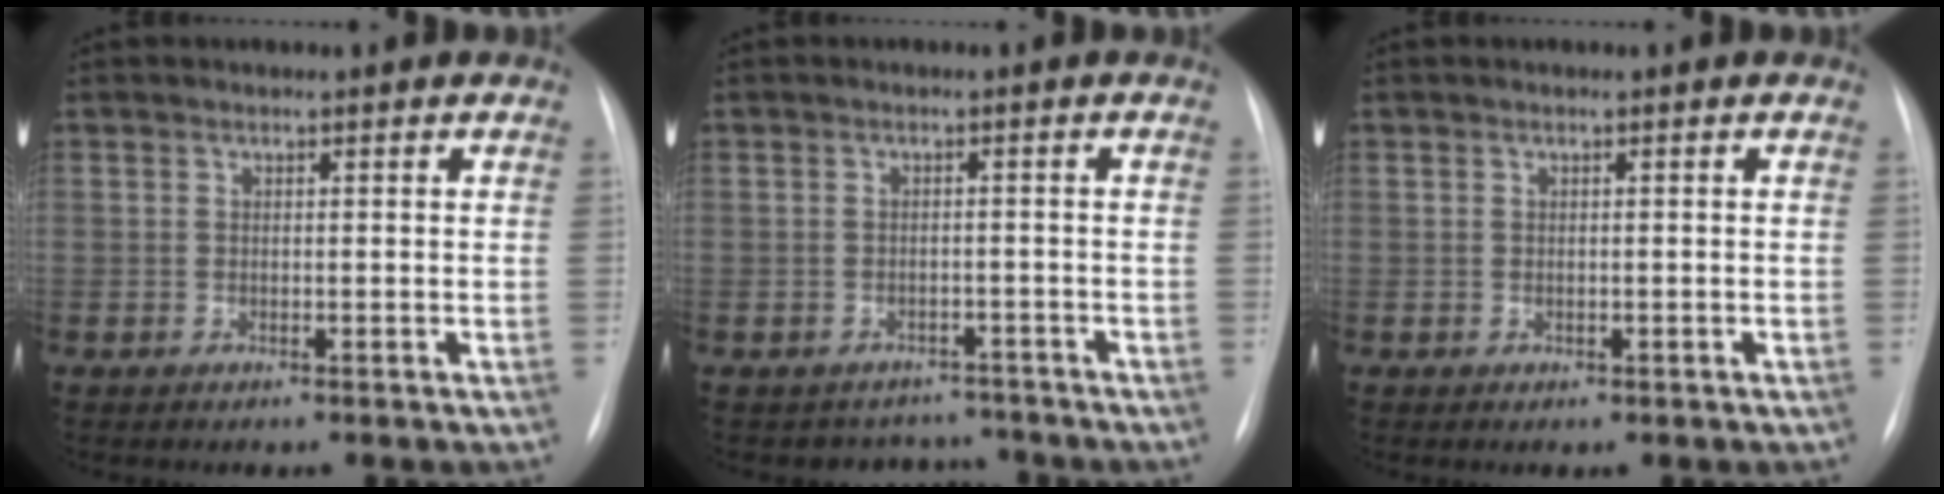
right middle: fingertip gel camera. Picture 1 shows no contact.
{"total": 4.7, "force": [-4.0, 2.2, -0.7], "torque": [0.013, 0.023, -0.051]}
{"total": 0.5, "force": [-0.2, 0.5, 0.2], "torque": [-0.002, 0.001, 0.001]}